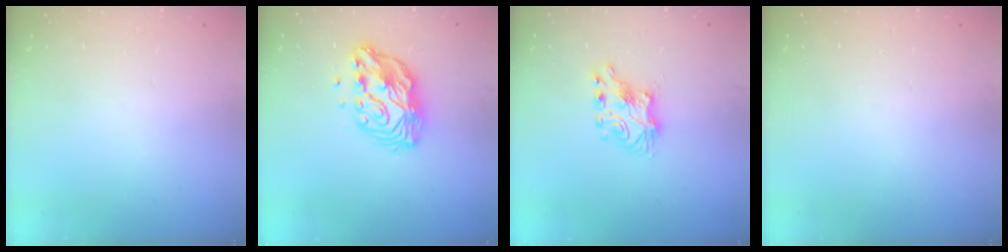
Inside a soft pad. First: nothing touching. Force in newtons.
{"total": 11.3, "press": 11.3, "slide": 1.0}
{"total": 7.3, "press": 7.2, "slide": 0.6}
{"total": 0.0}